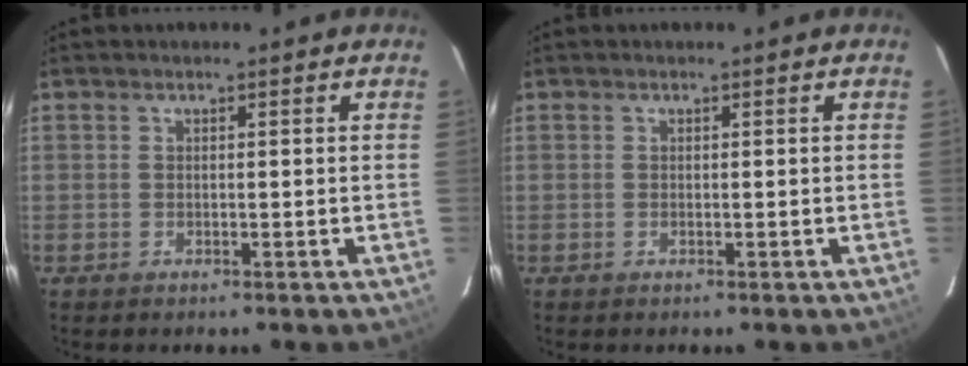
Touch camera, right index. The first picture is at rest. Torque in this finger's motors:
{"motor_torque": [0.10, 0.02, 0.03, 0.00]}